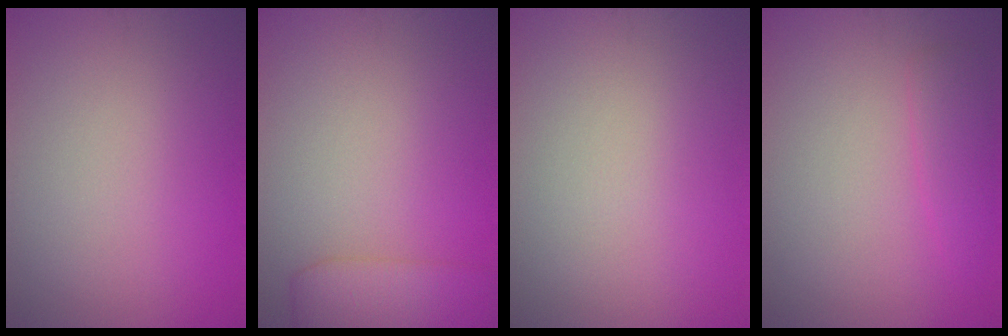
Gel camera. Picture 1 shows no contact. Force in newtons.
{"total": 4.2, "press": 4.2, "slide": 0.3}
{"total": 0.0}
{"total": 1.9, "press": 1.9, "slide": 0.2}